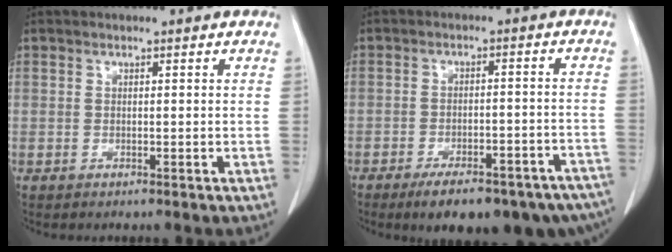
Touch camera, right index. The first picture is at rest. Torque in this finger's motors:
{"motor_torque": [1.05, -1.09, 0.45, 0.19]}